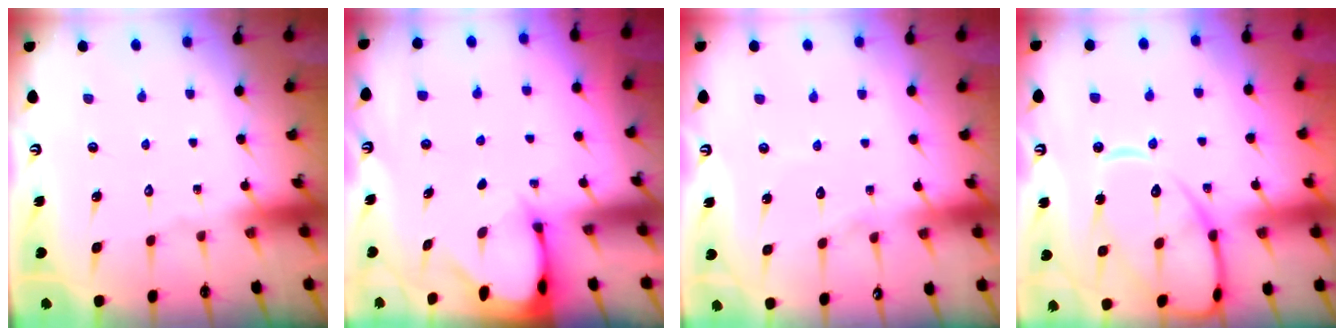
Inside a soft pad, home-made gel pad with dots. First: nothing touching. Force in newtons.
{"total": 2.0, "press": 2.0, "slide": 0.1}
{"total": 5.4, "press": 5.4, "slide": 0.5}
{"total": 15.9, "press": 15.9, "slide": 1.3}